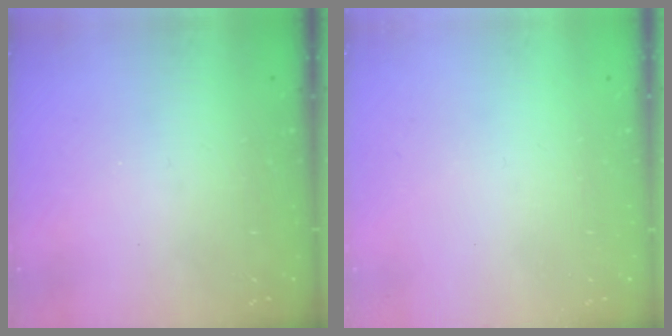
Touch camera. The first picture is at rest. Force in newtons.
{"total": 0.0}